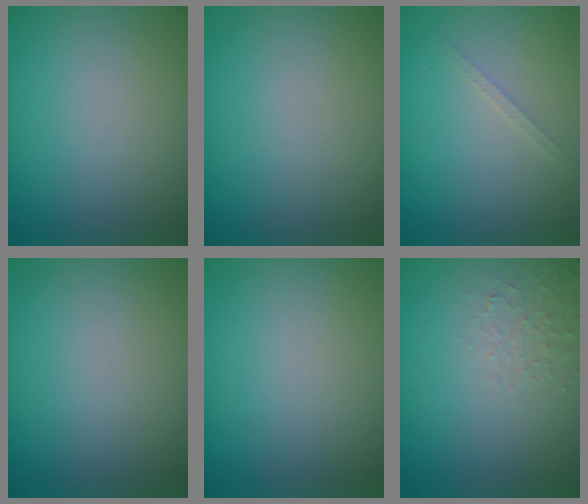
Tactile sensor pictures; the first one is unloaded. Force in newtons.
{"total": 0.0}
{"total": 0.8, "press": 0.8, "slide": 0.0}
{"total": 0.0}
{"total": 0.0}
{"total": 1.8, "press": 1.8, "slide": 0.4}